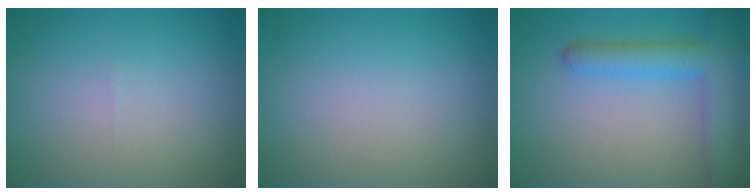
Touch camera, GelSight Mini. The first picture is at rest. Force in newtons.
{"total": 0.0}
{"total": 4.7, "press": 4.7, "slide": 0.3}